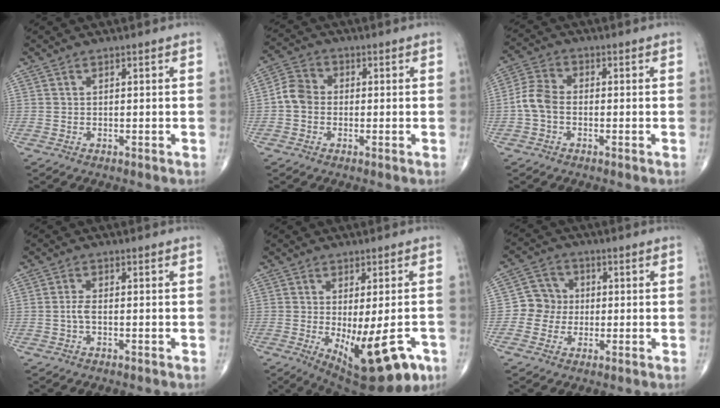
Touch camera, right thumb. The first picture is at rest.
{"total": 5.3, "force": [-0.7, 4.5, 2.7], "torque": [-0.039, 0.017, -0.025]}
{"total": 5.6, "force": [-1.1, 3.9, 3.9], "torque": [-0.080, 0.017, -0.034]}
{"total": 1.7, "force": [-0.4, 0.6, 1.5], "torque": [-0.033, 0.001, -0.011]}
{"total": 16.1, "force": [-6.0, 6.0, 13.7], "torque": [-0.163, -0.013, -0.070]}
{"total": 5.8, "force": [-0.5, 5.6, 1.4], "torque": [0.010, 0.013, -0.021]}